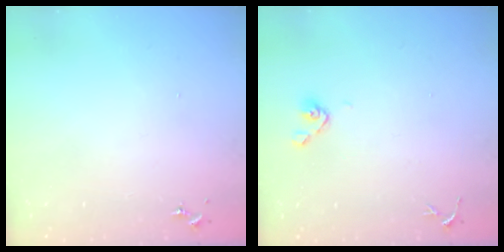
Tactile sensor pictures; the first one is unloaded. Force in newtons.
{"total": 5.9, "press": 5.4, "slide": 2.4}